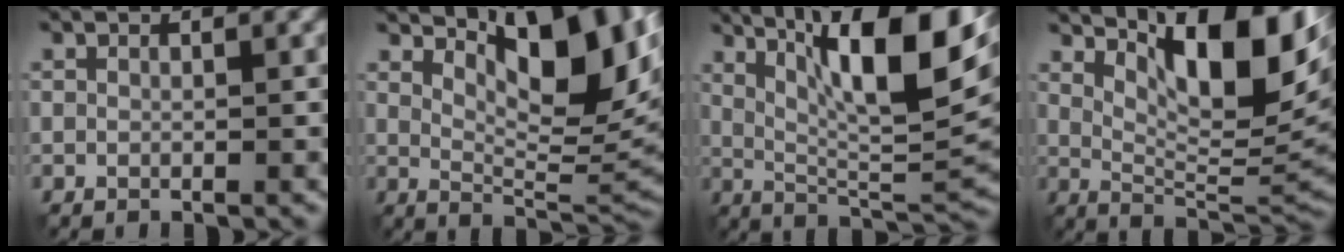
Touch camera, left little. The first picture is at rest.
{"total": 11.4, "force": [4.9, 4.0, 9.5], "torque": [-0.132, 0.005, 0.083]}
{"total": 13.2, "force": [5.4, 2.9, 11.6], "torque": [-0.188, 0.007, 0.099]}
{"total": 11.9, "force": [4.8, 3.6, 10.3], "torque": [-0.151, 0.005, 0.083]}